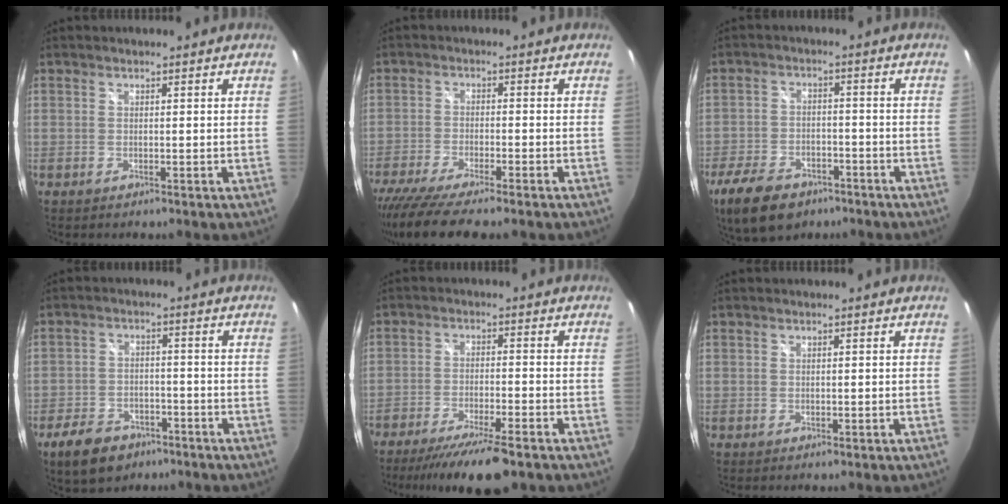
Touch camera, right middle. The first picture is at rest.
{"total": 10.7, "force": [-8.9, 1.1, 5.9], "torque": [-0.134, -0.040, -0.151]}
{"total": 13.2, "force": [-8.6, 7.3, 6.9], "torque": [-0.169, -0.012, -0.146]}
{"total": 10.1, "force": [-6.5, 6.2, 4.7], "torque": [-0.123, 0.003, -0.100]}
{"total": 12.7, "force": [-10.1, 2.1, 7.4], "torque": [-0.153, -0.032, -0.162]}
{"total": 0.0}